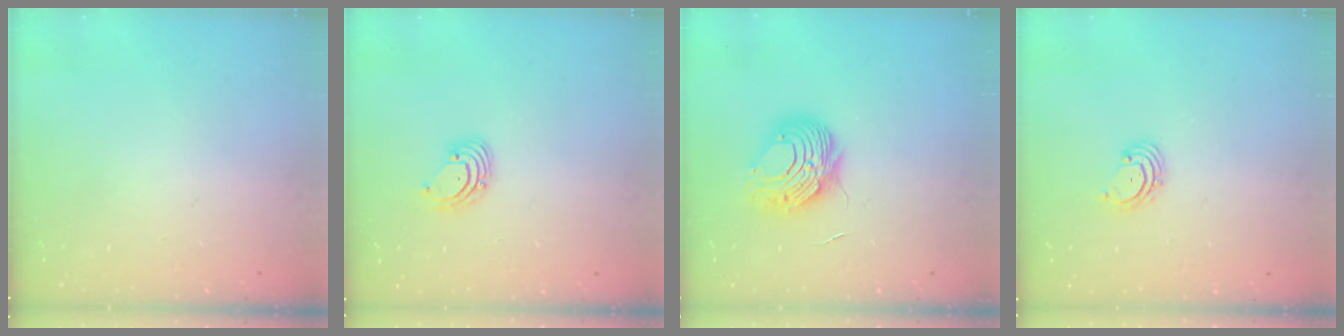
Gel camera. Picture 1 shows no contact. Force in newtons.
{"total": 2.7, "press": 2.7, "slide": 0.3}
{"total": 8.7, "press": 8.7, "slide": 0.8}
{"total": 2.0, "press": 1.9, "slide": 0.6}